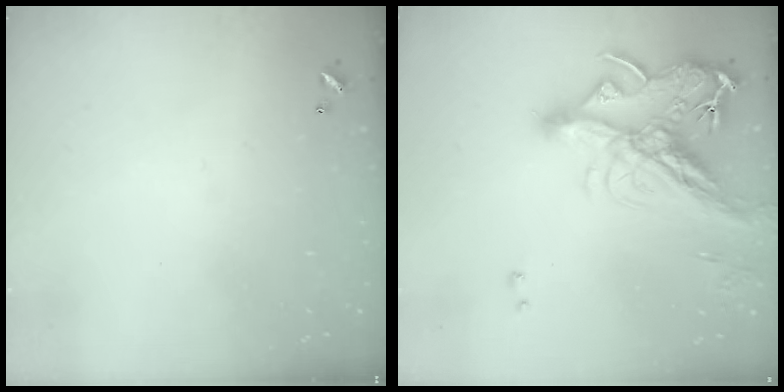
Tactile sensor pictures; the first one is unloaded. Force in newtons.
{"total": 16.2, "press": 16.1, "slide": 1.8}